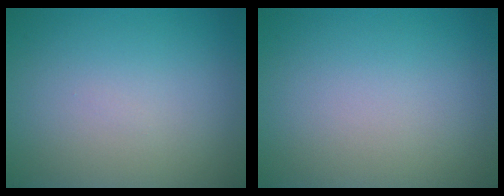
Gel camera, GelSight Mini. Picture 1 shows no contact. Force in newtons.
{"total": 0.0}